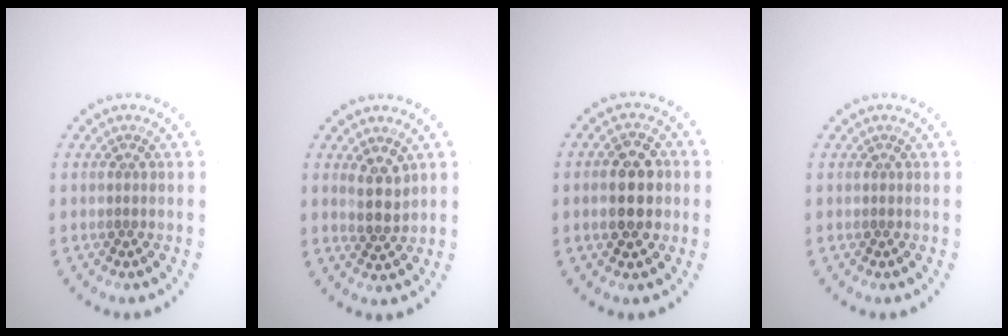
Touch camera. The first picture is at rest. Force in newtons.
{"total": 2.5, "press": 2.2, "slide": 1.3}
{"total": 4.6, "press": 4.6, "slide": 0.3}
{"total": 0.0}